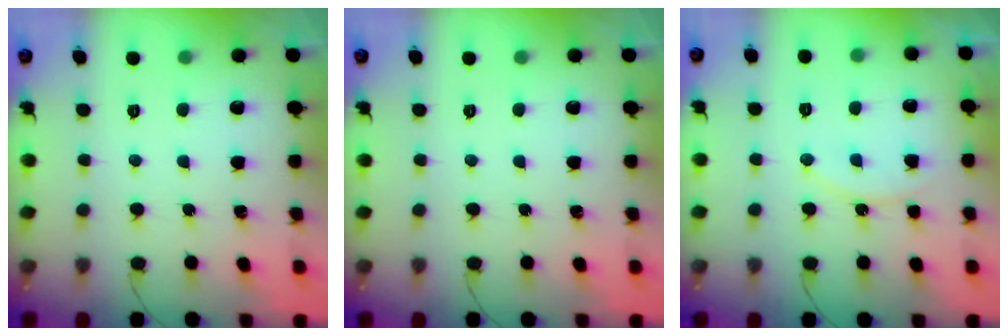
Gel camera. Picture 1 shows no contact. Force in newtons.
{"total": 0.0}
{"total": 10.4, "press": 10.4, "slide": 0.8}